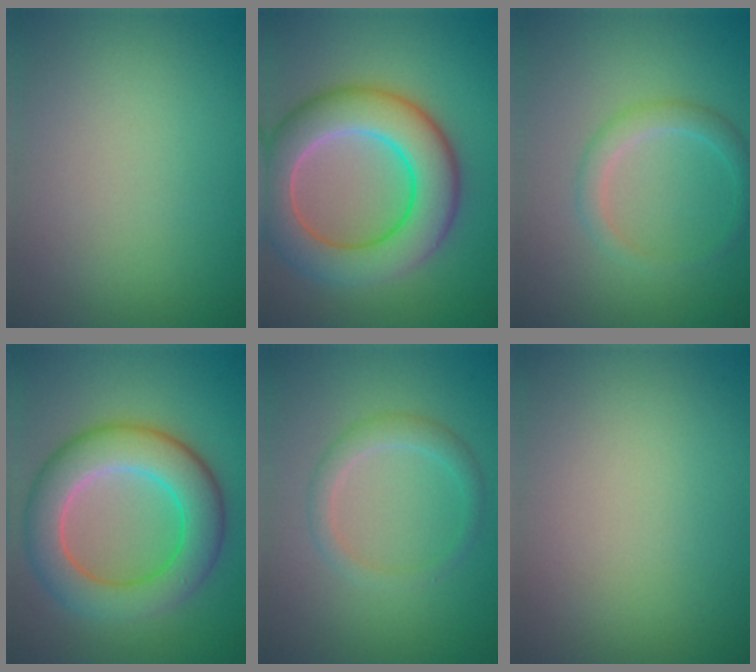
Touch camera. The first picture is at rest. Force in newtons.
{"total": 9.0, "press": 9.0, "slide": 0.5}
{"total": 2.1, "press": 2.1, "slide": 0.1}
{"total": 7.9, "press": 7.9, "slide": 0.5}
{"total": 2.0, "press": 2.0, "slide": 0.1}
{"total": 0.0}